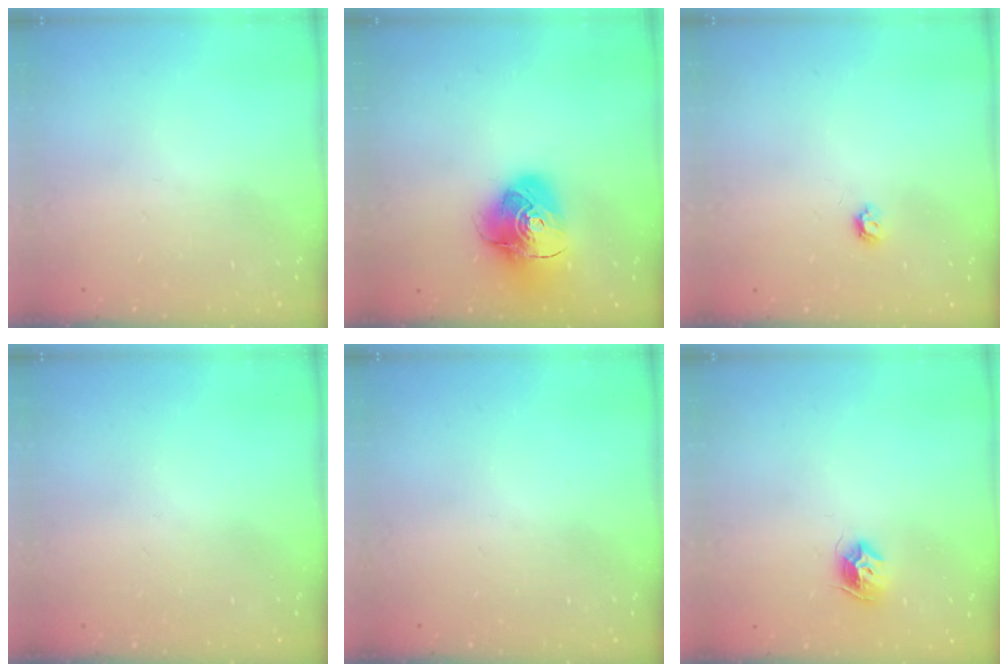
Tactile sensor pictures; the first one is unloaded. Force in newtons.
{"total": 13.7, "press": 13.6, "slide": 1.6}
{"total": 3.9, "press": 3.8, "slide": 0.7}
{"total": 0.0}
{"total": 0.0}
{"total": 8.0, "press": 7.9, "slide": 0.5}